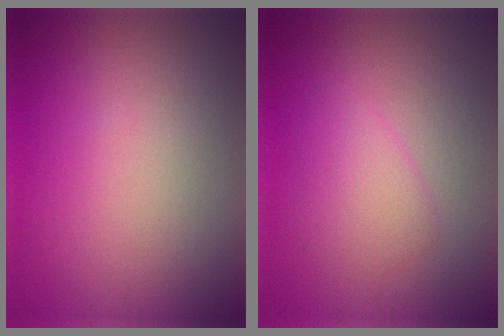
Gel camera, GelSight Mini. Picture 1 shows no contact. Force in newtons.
{"total": 2.6, "press": 2.5, "slide": 0.1}